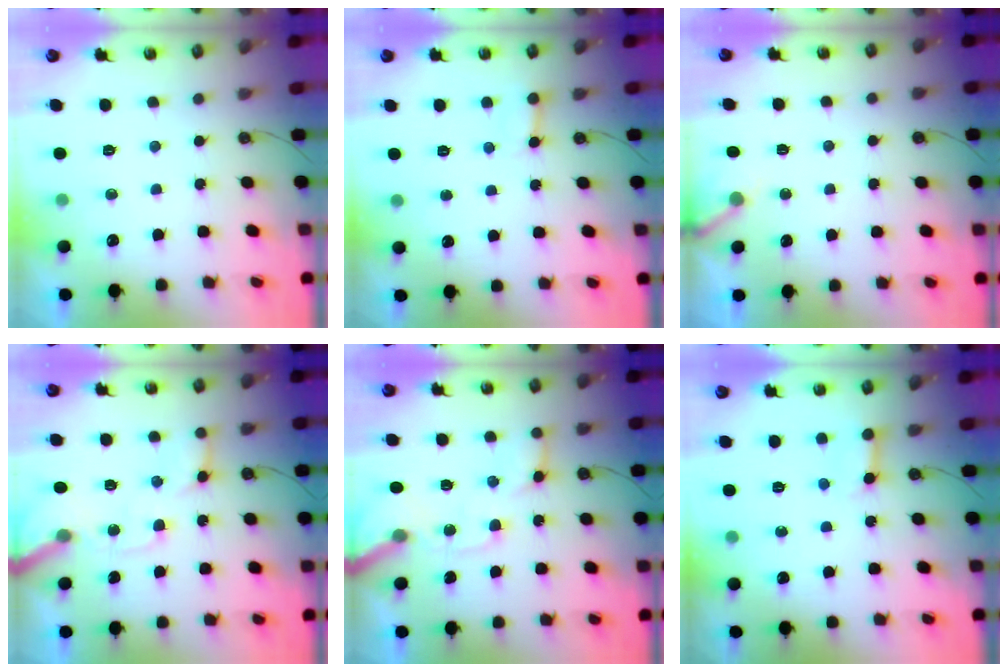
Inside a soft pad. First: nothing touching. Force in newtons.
{"total": 4.5, "press": 4.5, "slide": 0.3}
{"total": 4.1, "press": 4.0, "slide": 0.3}
{"total": 13.7, "press": 13.6, "slide": 2.1}
{"total": 13.7, "press": 13.6, "slide": 2.1}
{"total": 5.1, "press": 5.1, "slide": 0.6}